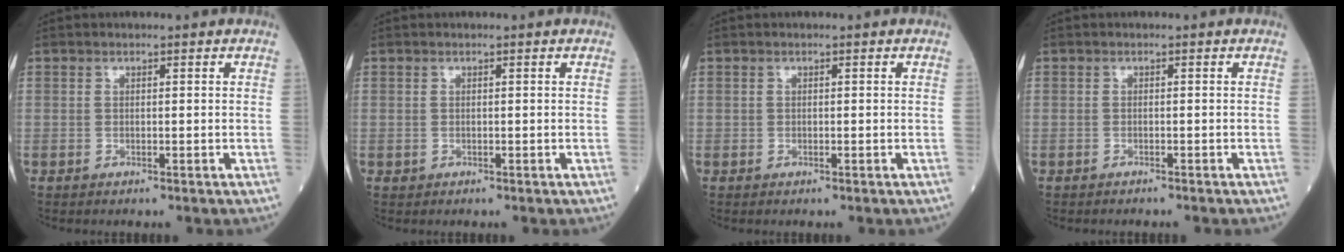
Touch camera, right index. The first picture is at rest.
{"total": 0.0}
{"total": 0.0}
{"total": 1.3, "force": [-1.2, 0.1, 0.4], "torque": [-0.009, -0.002, -0.014]}